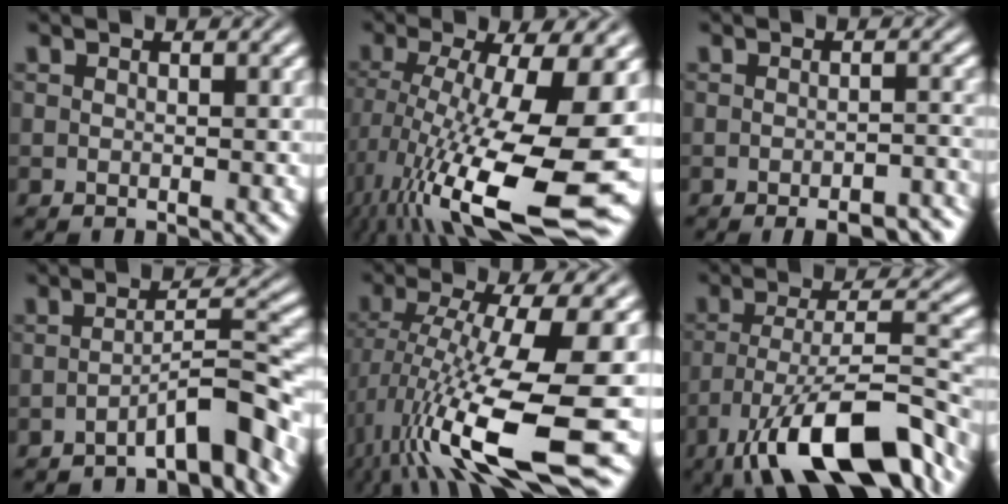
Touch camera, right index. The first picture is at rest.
{"total": 14.3, "force": [-4.7, 5.4, 12.4], "torque": [-0.209, -0.062, -0.032]}
{"total": 4.2, "force": [-3.9, 0.5, 1.6], "torque": [-0.012, -0.006, -0.058]}
{"total": 4.5, "force": [-3.0, -0.8, 3.2], "torque": [-0.036, 0.000, -0.046]}
{"total": 11.6, "force": [-3.3, 2.9, 10.8], "torque": [-0.193, -0.042, -0.021]}
{"total": 9.9, "force": [-5.1, 2.7, 8.0], "torque": [-0.135, -0.040, -0.060]}